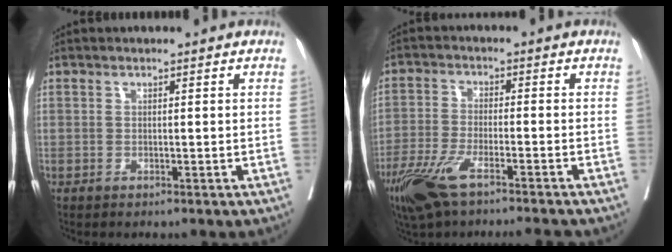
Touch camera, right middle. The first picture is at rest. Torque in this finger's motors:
{"motor_torque": [0.54, -0.45, 0.19, 0.10]}